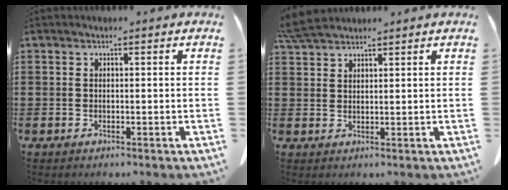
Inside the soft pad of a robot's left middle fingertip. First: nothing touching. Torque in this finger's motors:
{"motor_torque": [0.65, 0.47, 0.20, 0.10]}